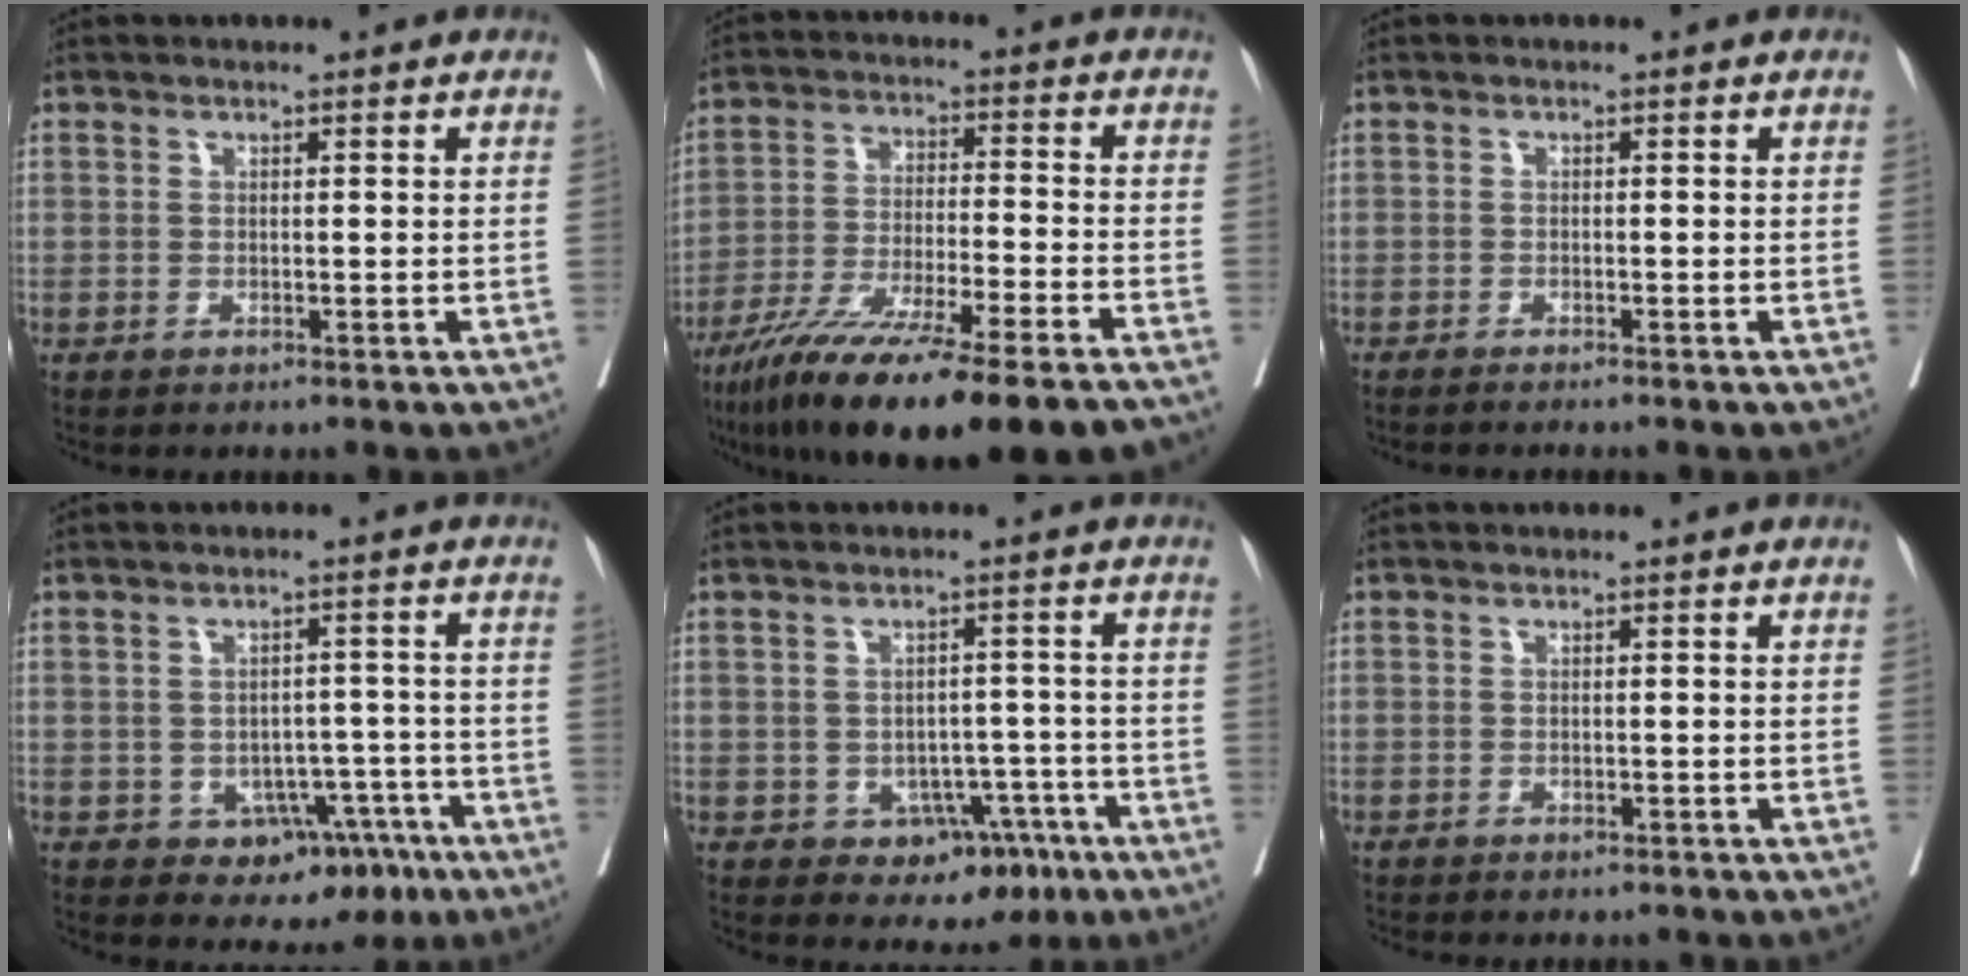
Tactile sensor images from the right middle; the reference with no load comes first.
{"total": 21.8, "force": [-16.6, 1.3, 14.1], "torque": [-0.196, -0.041, -0.269]}
{"total": 2.8, "force": [-2.4, -0.2, 1.4], "torque": [-0.014, 0.001, -0.031]}
{"total": 7.0, "force": [-3.6, 5.2, 3.1], "torque": [-0.019, 0.022, -0.039]}
{"total": 6.3, "force": [-3.1, 4.7, 2.8], "torque": [-0.019, 0.017, -0.032]}
{"total": 5.2, "force": [-4.6, 1.5, 1.9], "torque": [-0.027, -0.005, -0.057]}